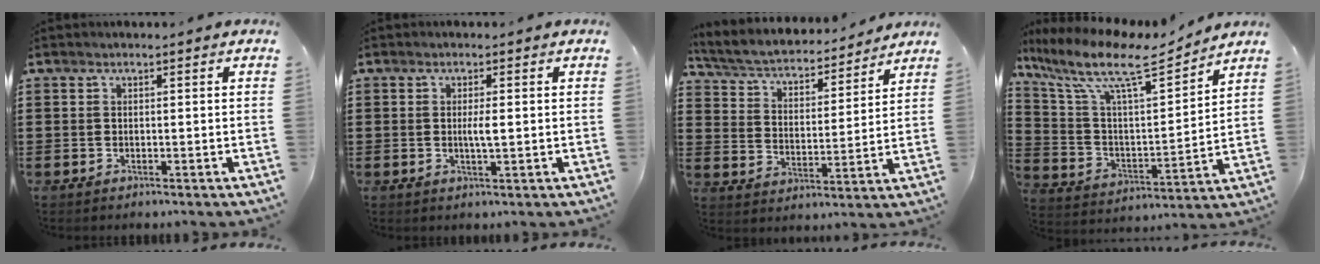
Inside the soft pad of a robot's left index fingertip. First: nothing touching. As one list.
[{"total": 2.0, "force": [0.1, 0.2, 1.9], "torque": [-0.038, -0.004, 0.001]}, {"total": 4.1, "force": [3.8, 0.9, 1.3], "torque": [-0.047, -0.030, 0.057]}, {"total": 11.9, "force": [8.7, 2.6, 7.7], "torque": [-0.181, -0.050, 0.145]}]